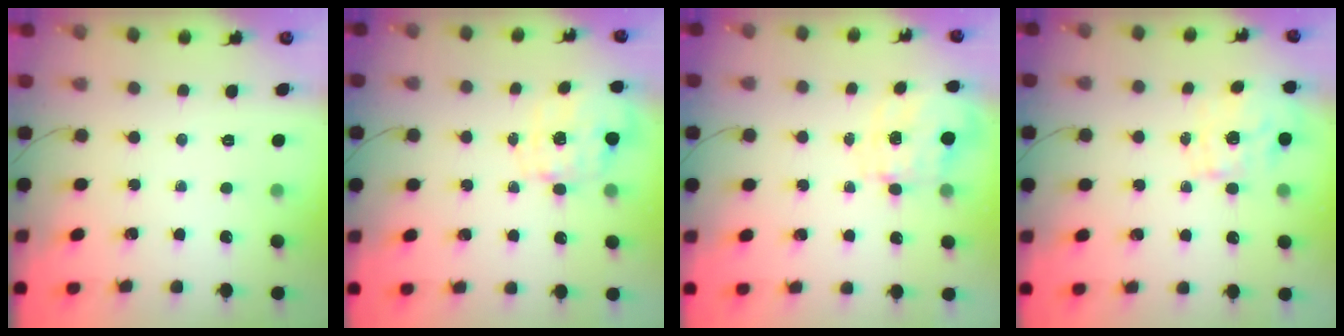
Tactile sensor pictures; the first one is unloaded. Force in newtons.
{"total": 2.8, "press": 2.7, "slide": 0.9}
{"total": 3.5, "press": 3.3, "slide": 1.0}
{"total": 1.0, "press": 0.8, "slide": 0.6}